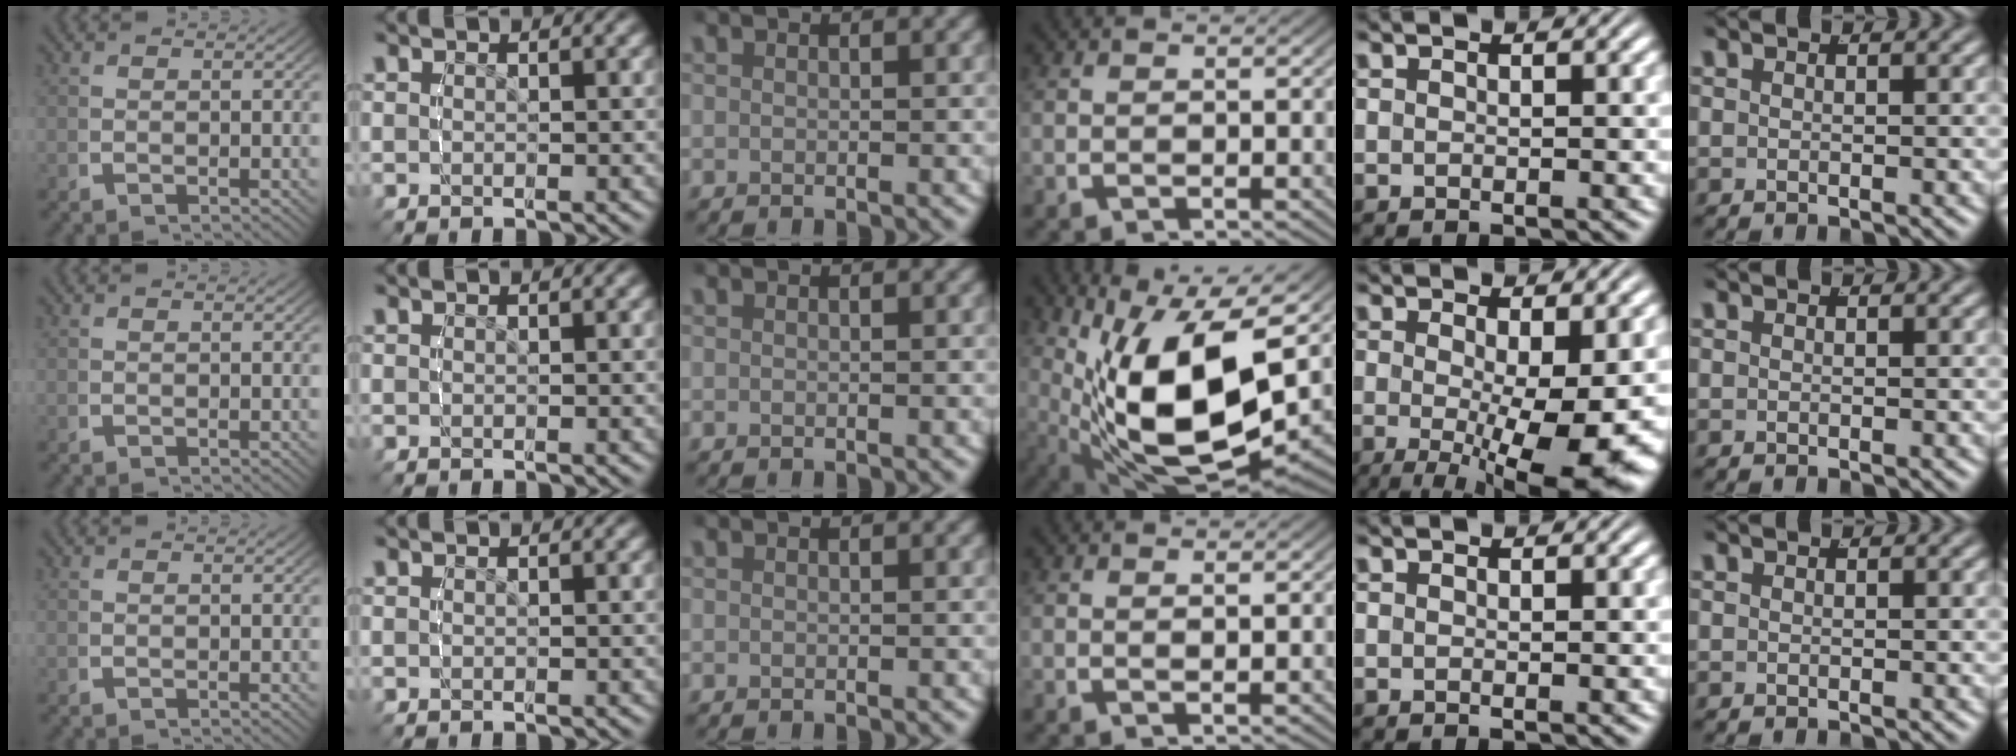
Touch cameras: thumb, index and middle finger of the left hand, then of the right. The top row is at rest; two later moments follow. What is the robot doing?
{"motion": "lift_and_place", "object": "glue stick"}